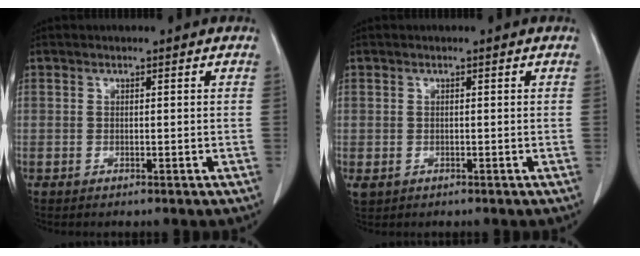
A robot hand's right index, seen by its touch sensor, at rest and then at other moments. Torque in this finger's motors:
{"motor_torque": [-0.21, 0.10, -0.58, -0.21]}